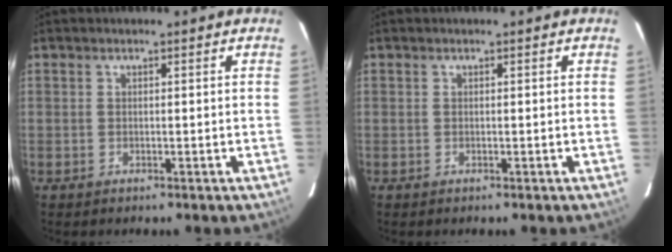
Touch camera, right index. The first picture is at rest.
{"total": 0.0}